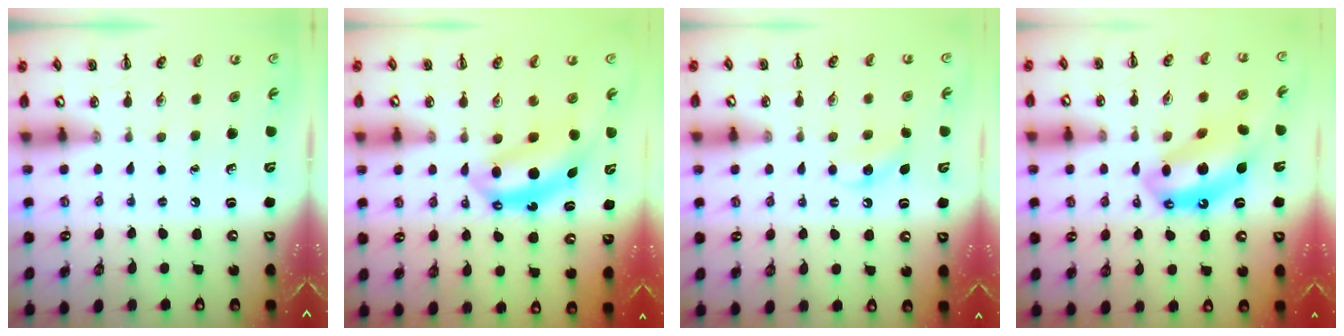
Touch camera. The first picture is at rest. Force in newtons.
{"total": 6.7, "press": 6.6, "slide": 1.2}
{"total": 4.5, "press": 4.3, "slide": 1.4}
{"total": 12.5, "press": 12.0, "slide": 3.5}